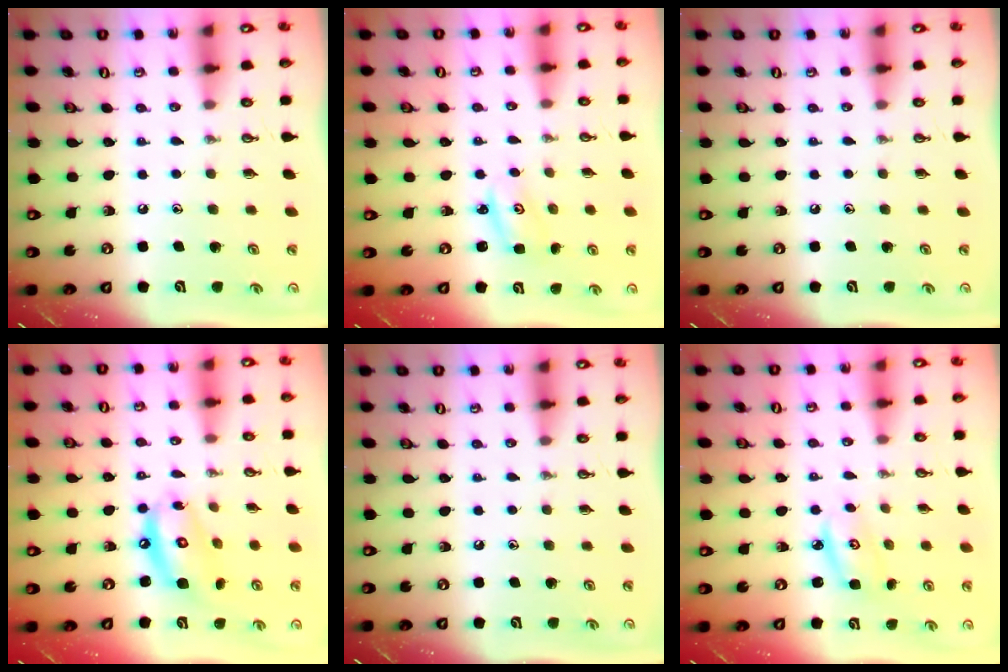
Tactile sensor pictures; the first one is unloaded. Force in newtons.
{"total": 2.6, "press": 2.6, "slide": 0.1}
{"total": 0.0}
{"total": 11.6, "press": 11.6, "slide": 1.0}
{"total": 0.0}
{"total": 3.8, "press": 3.8, "slide": 0.2}